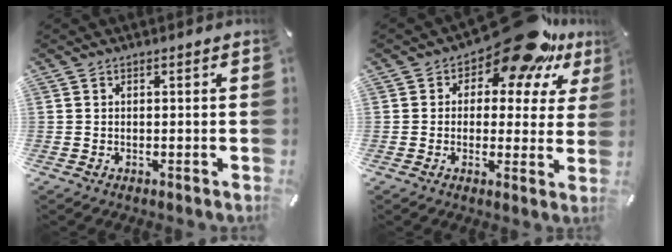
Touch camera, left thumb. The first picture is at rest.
{"total": 15.5, "force": [10.9, 6.8, 8.8], "torque": [-0.120, -0.075, 0.182]}